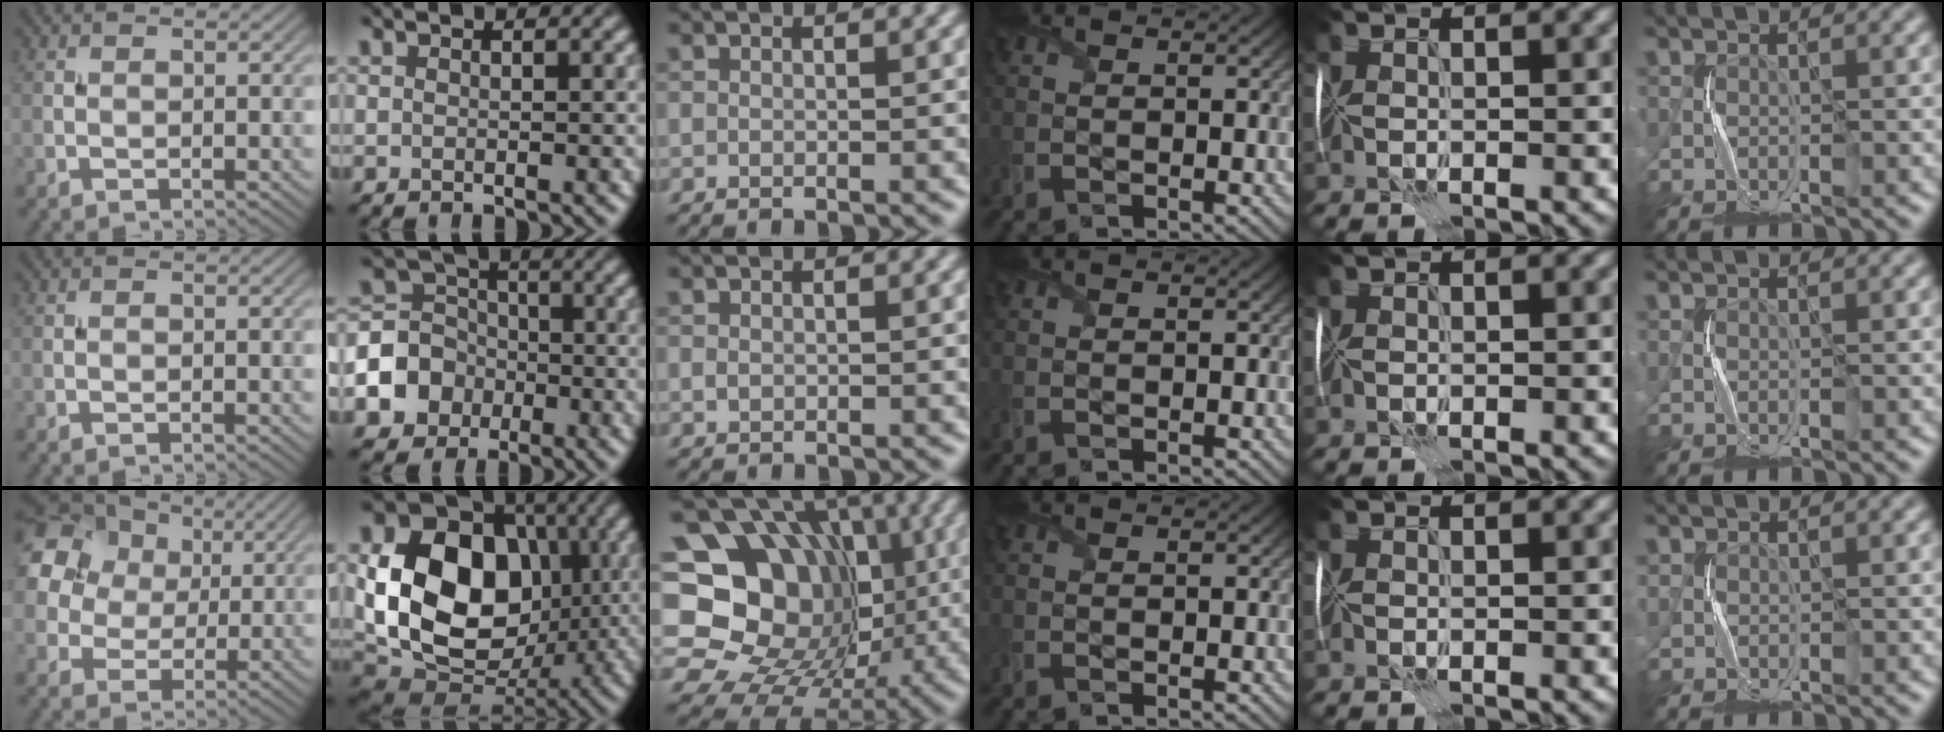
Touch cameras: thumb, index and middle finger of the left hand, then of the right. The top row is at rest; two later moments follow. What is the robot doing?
{"motion": "fold", "object": "shipping label"}